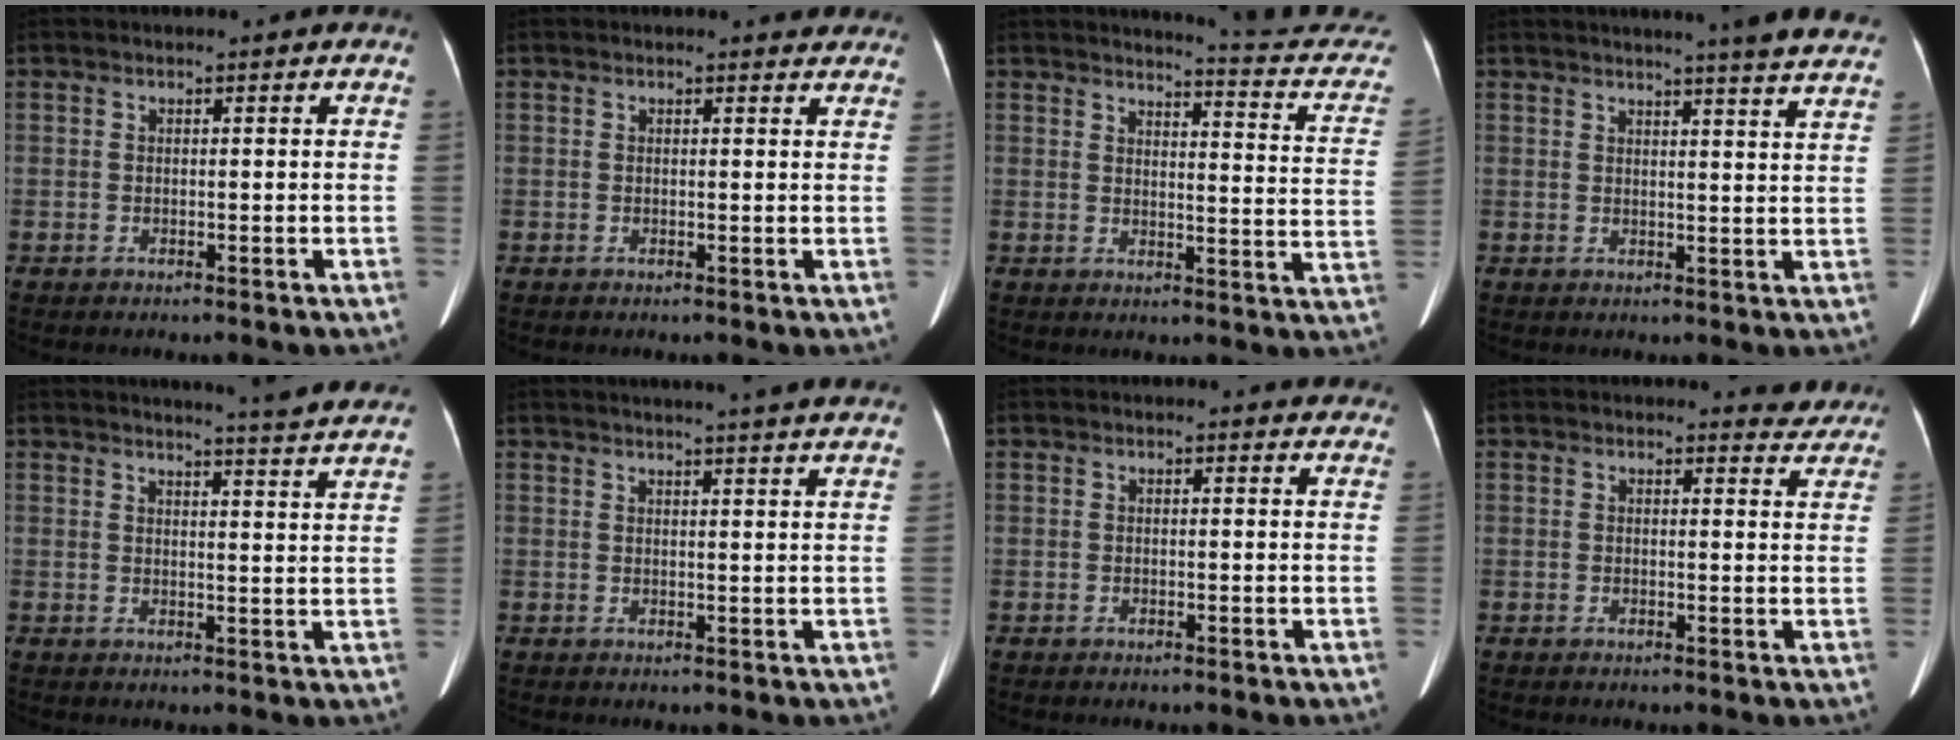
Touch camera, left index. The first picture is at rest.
{"total": 2.6, "force": [2.4, 0.6, 0.5], "torque": [-0.008, -0.004, 0.015]}
{"total": 13.3, "force": [13.1, 0.0, 2.4], "torque": [-0.019, -0.092, 0.122]}
{"total": 13.3, "force": [12.1, -0.8, 5.4], "torque": [-0.070, -0.041, 0.122]}
{"total": 11.2, "force": [10.7, -1.5, 2.8], "torque": [-0.043, -0.048, 0.110]}
{"total": 11.9, "force": [10.8, -0.7, 5.0], "torque": [-0.071, -0.003, 0.115]}
{"total": 2.9, "force": [2.8, 0.9, 0.4], "torque": [-0.002, -0.005, 0.012]}
{"total": 3.9, "force": [3.7, 1.1, 0.1], "torque": [0.012, -0.021, 0.021]}